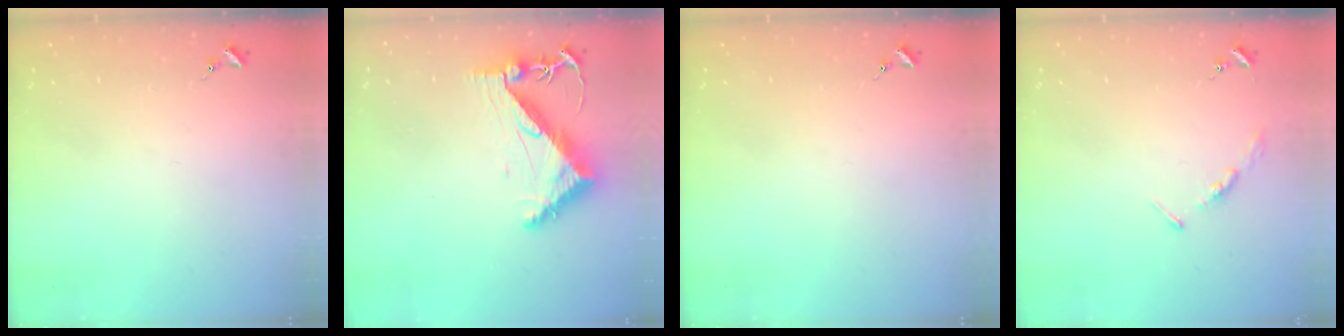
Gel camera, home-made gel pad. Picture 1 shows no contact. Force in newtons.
{"total": 7.8, "press": 7.7, "slide": 1.0}
{"total": 0.0}
{"total": 3.5, "press": 3.5, "slide": 0.4}